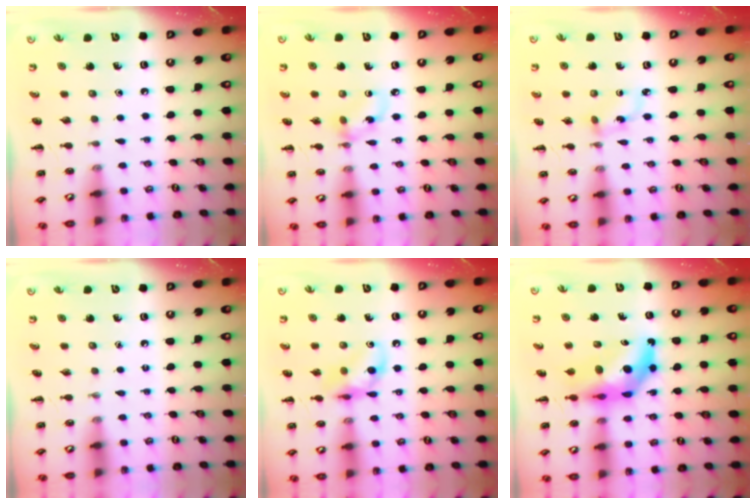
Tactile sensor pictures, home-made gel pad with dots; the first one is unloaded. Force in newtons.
{"total": 4.9, "press": 4.9, "slide": 0.5}
{"total": 3.5, "press": 3.3, "slide": 1.0}
{"total": 0.0}
{"total": 11.0, "press": 10.9, "slide": 1.4}
{"total": 9.7, "press": 9.1, "slide": 3.3}